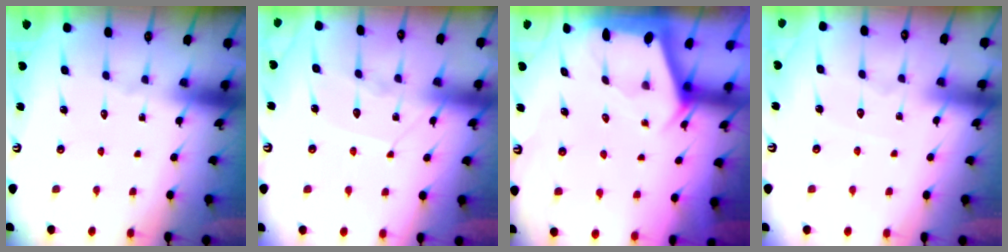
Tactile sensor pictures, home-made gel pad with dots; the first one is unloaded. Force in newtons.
{"total": 9.3, "press": 9.3, "slide": 0.7}
{"total": 2.0, "press": 2.0, "slide": 0.3}
{"total": 3.5, "press": 3.4, "slide": 0.5}